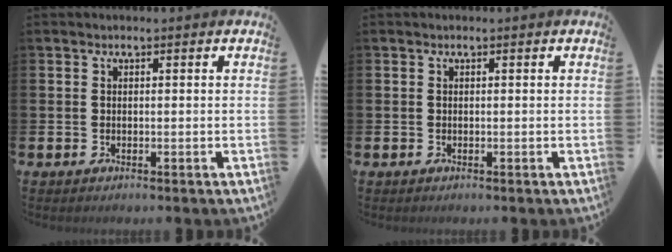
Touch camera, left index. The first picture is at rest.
{"total": 0.0}